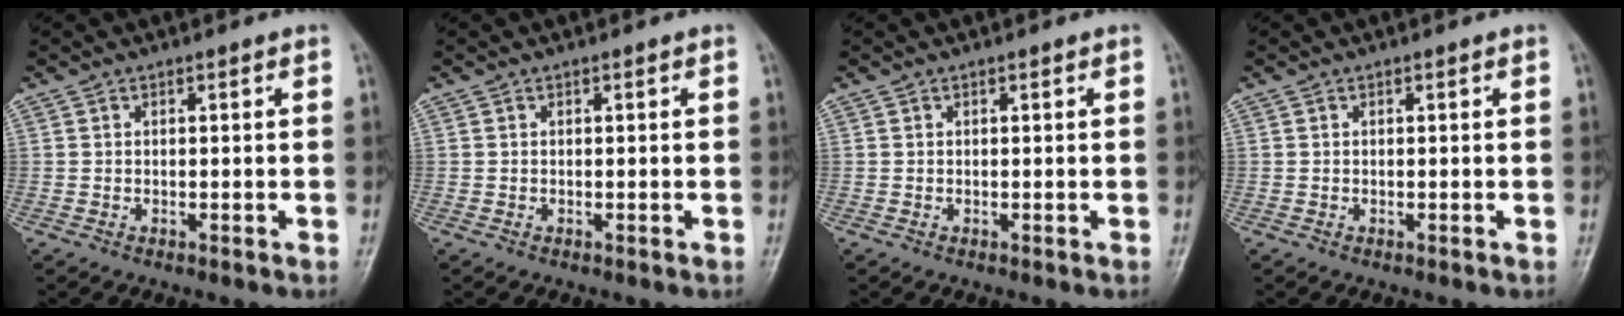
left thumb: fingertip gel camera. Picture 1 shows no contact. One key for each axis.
{"total": 0.0}
{"total": 0.0}
{"total": 0.0}